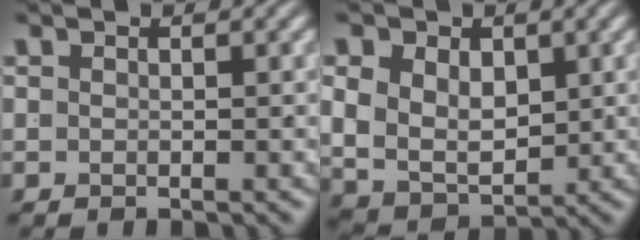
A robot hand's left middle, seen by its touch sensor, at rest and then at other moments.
{"total": 9.2, "force": [0.4, 7.8, 4.9], "torque": [-0.114, -0.035, 0.011]}